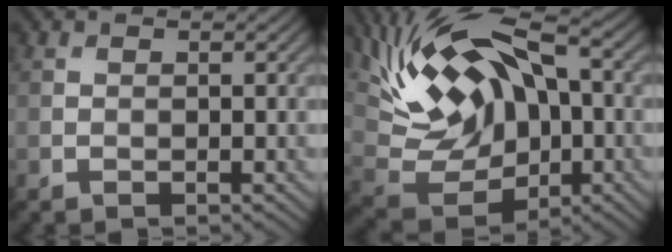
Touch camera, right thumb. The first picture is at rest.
{"total": 16.2, "force": [3.7, 9.3, 12.7], "torque": [-0.264, 0.017, 0.061]}